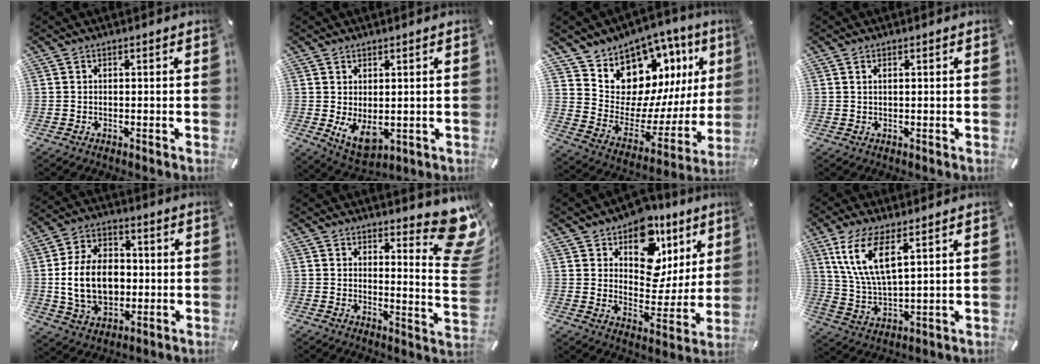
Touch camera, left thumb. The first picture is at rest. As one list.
[{"total": 7.0, "force": [0.2, 4.4, 5.5], "torque": [-0.096, -0.015, 0.006]}, {"total": 12.9, "force": [9.9, 8.0, 1.9], "torque": [-0.023, -0.117, 0.184]}, {"total": 0.9, "force": [0.4, 0.2, 0.8], "torque": [-0.015, 0.000, 0.006]}, {"total": 15.7, "force": [-0.4, 11.4, 10.8], "torque": [-0.230, 0.009, -0.006]}, {"total": 12.4, "force": [8.5, 4.4, 7.9], "torque": [-0.089, -0.068, 0.149]}, {"total": 15.2, "force": [8.3, 10.3, 7.4], "torque": [-0.097, -0.063, 0.149]}, {"total": 12.0, "force": [6.5, 4.3, 9.1], "torque": [-0.211, -0.014, 0.116]}]